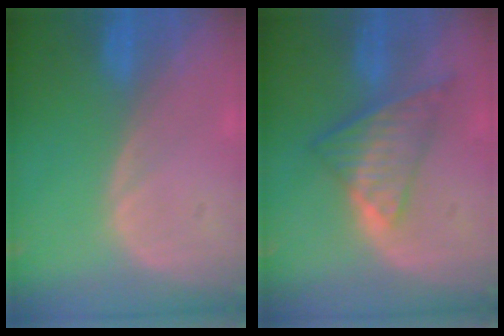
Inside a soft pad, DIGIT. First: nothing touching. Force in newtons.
{"total": 7.6, "press": 6.4, "slide": 4.2}